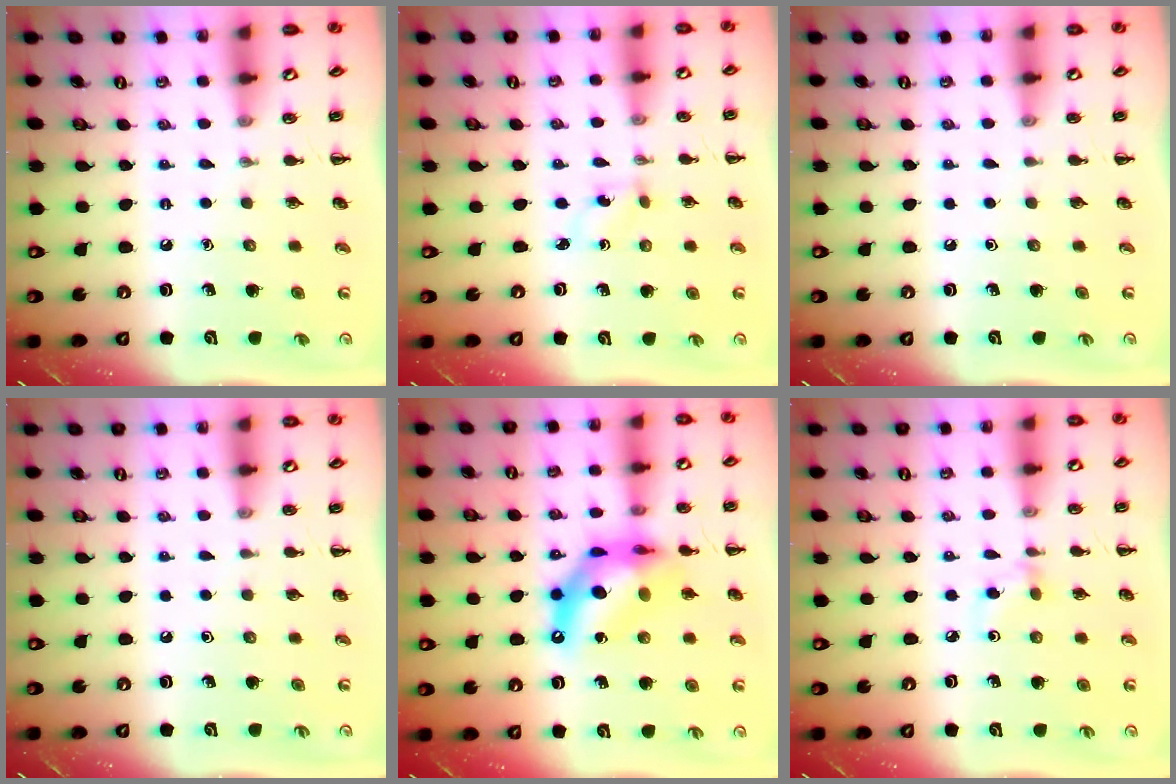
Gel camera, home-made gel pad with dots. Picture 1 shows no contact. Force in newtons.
{"total": 1.2, "press": 1.1, "slide": 0.5}
{"total": 0.0}
{"total": 0.0}
{"total": 13.0, "press": 12.6, "slide": 3.0}
{"total": 3.7, "press": 3.5, "slide": 1.4}